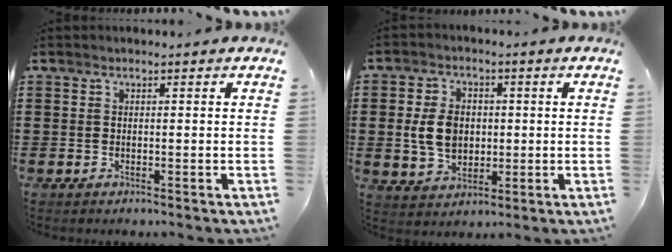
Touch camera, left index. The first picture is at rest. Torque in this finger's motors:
{"motor_torque": [1.07, 0.17, 0.44, 0.08]}